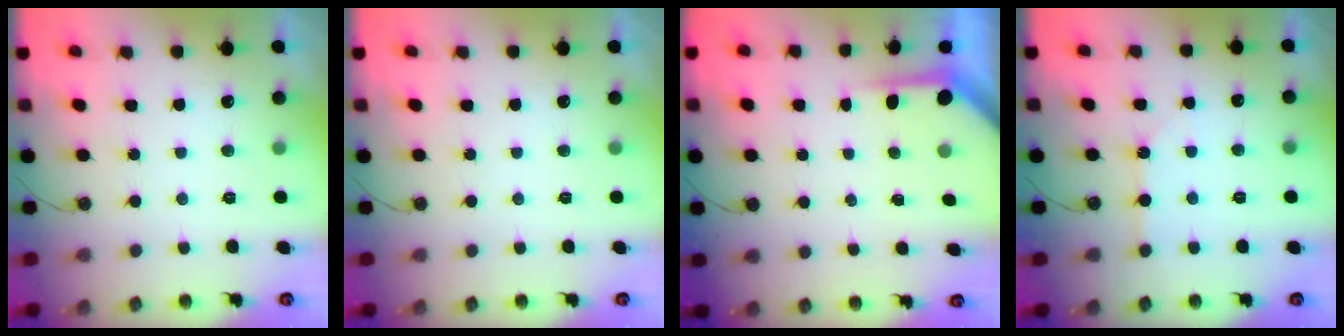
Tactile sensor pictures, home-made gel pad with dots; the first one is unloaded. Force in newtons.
{"total": 0.0}
{"total": 3.9, "press": 3.8, "slide": 0.3}
{"total": 1.9, "press": 1.9, "slide": 0.4}